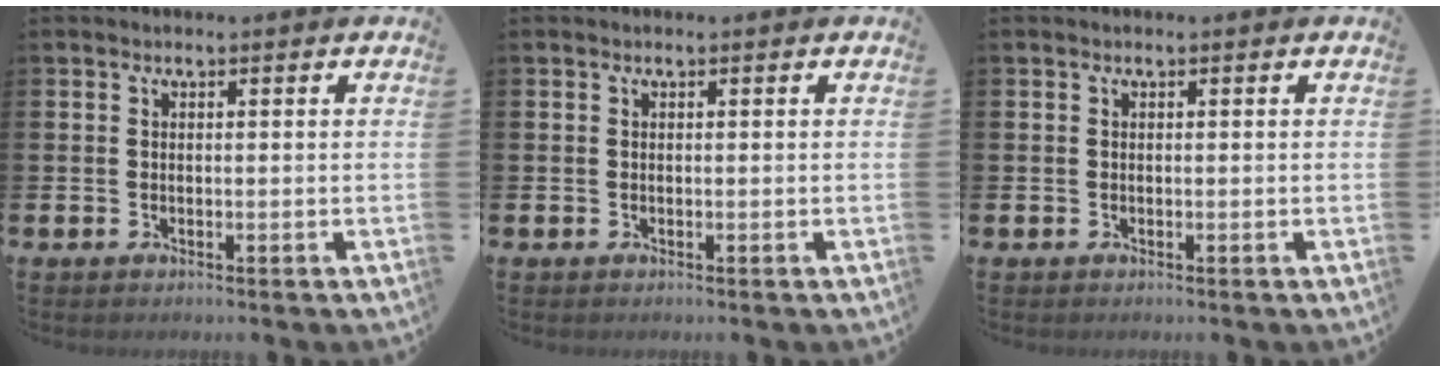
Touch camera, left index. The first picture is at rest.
{"total": 0.0}
{"total": 0.0}